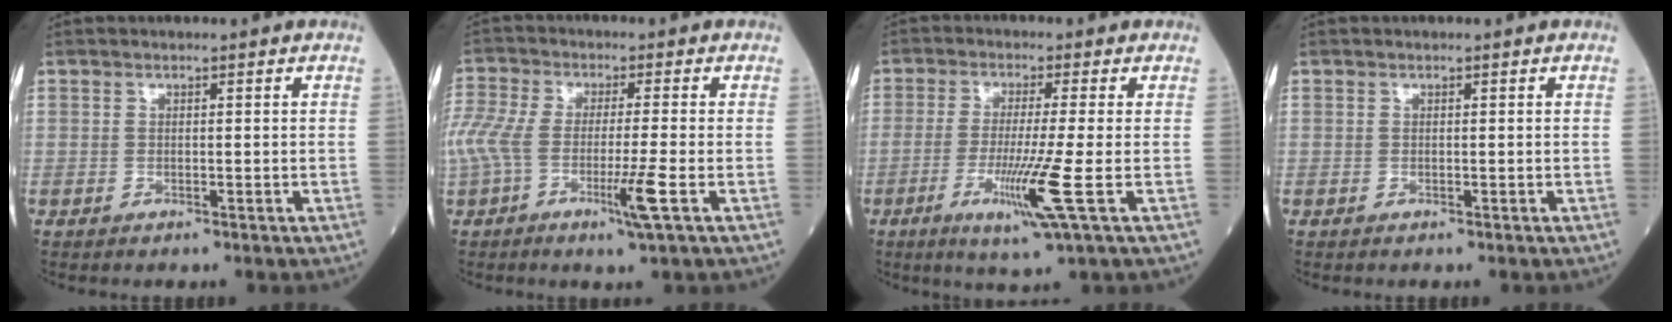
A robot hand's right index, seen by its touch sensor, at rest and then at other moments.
{"total": 10.0, "force": [-3.2, 1.3, 9.3], "torque": [-0.221, 0.004, -0.060]}
{"total": 8.4, "force": [-2.6, -1.4, 7.8], "torque": [-0.155, -0.030, -0.047]}
{"total": 0.0}